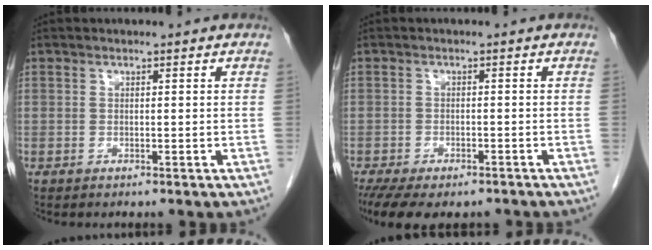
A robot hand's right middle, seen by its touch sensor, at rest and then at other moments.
{"total": 11.0, "force": [-8.2, 4.7, 5.6], "torque": [-0.109, -0.012, -0.113]}